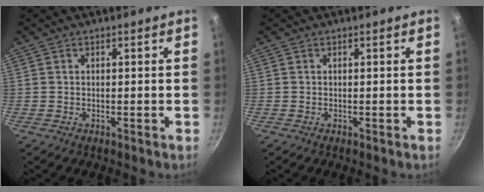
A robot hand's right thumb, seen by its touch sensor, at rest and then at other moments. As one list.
[{"total": 0.0}]